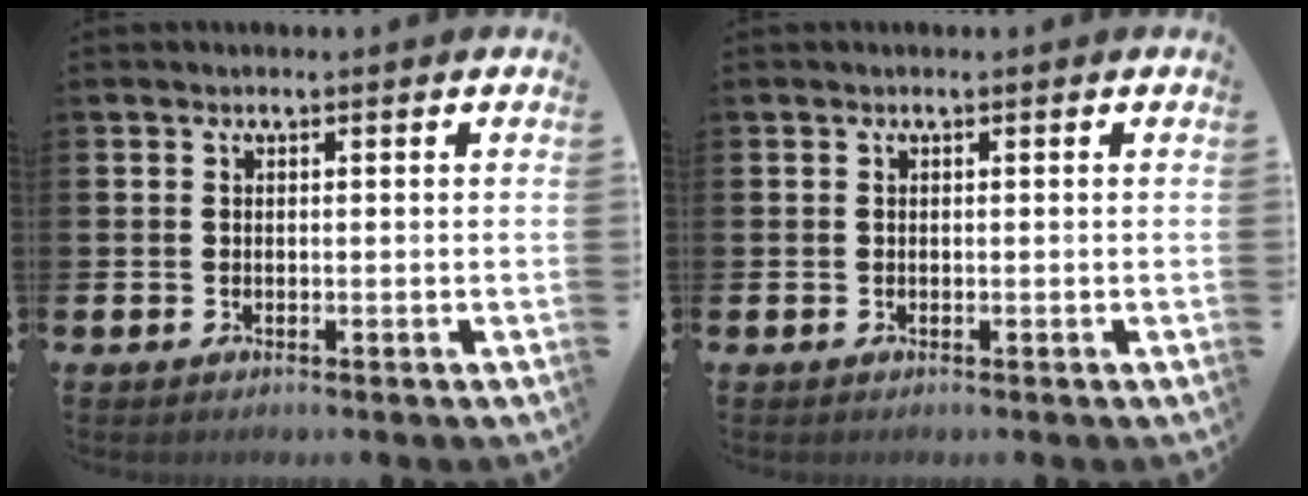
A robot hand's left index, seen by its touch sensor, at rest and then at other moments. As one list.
[{"total": 0.0}]